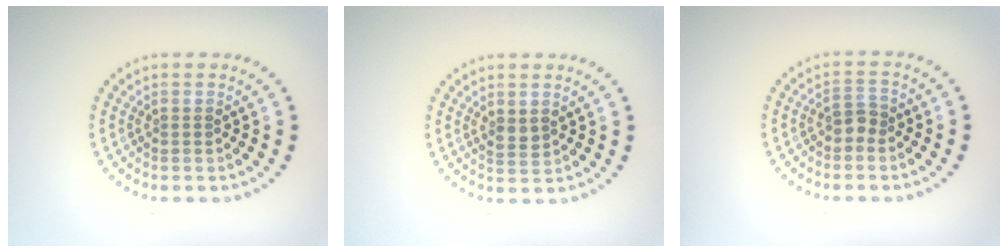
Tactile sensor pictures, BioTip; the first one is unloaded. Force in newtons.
{"total": 1.2, "press": 1.2, "slide": 0.3}
{"total": 1.5, "press": 1.3, "slide": 0.8}